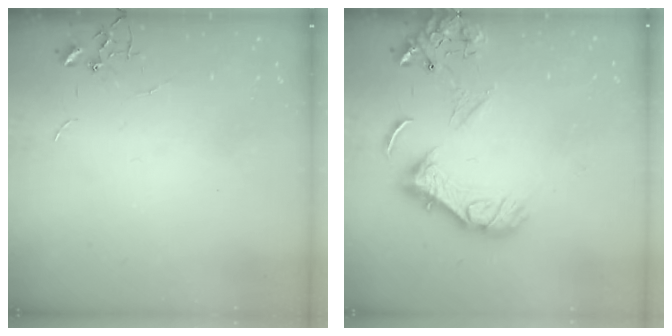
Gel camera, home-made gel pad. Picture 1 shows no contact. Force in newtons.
{"total": 14.8, "press": 14.8, "slide": 1.5}